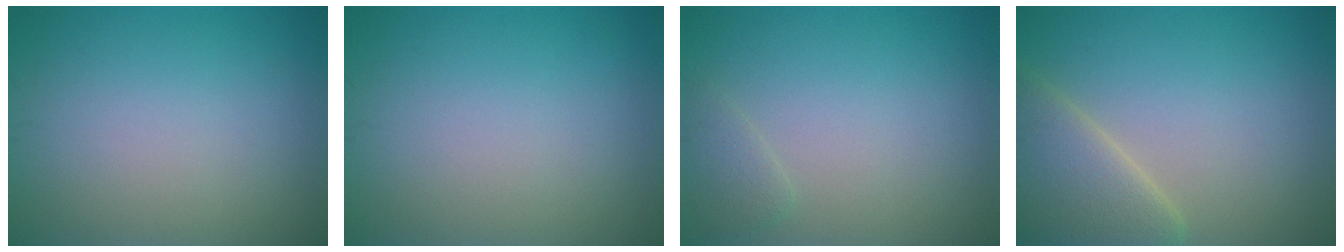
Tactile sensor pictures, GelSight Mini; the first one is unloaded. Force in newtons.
{"total": 0.0}
{"total": 1.3, "press": 1.3, "slide": 0.2}
{"total": 5.7, "press": 5.7, "slide": 0.6}